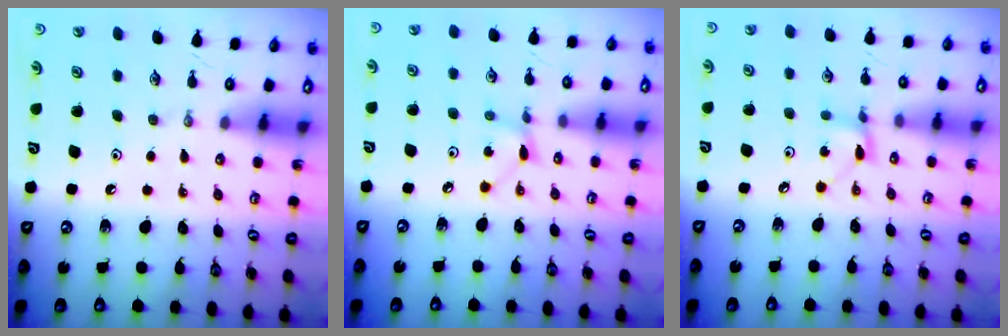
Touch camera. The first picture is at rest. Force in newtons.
{"total": 2.6, "press": 2.6, "slide": 0.0}
{"total": 2.8, "press": 2.8, "slide": 0.1}